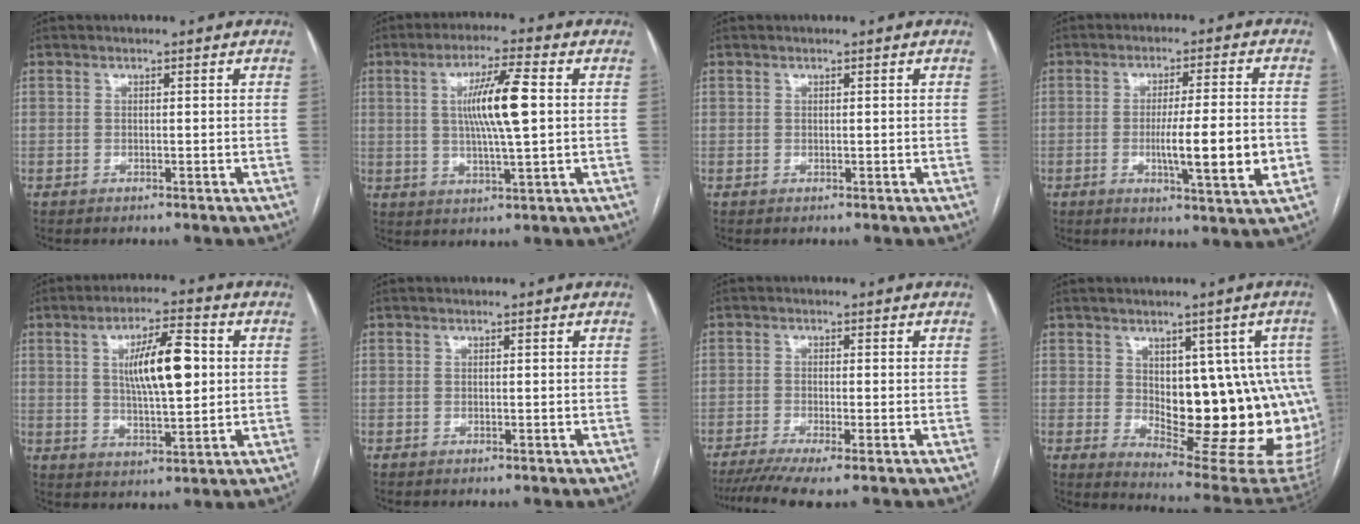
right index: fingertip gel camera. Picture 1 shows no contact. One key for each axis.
{"total": 9.5, "fx": 1.4, "fy": 0.6, "fz": 9.4, "tx": -0.172, "ty": 0.001, "tz": 0.025}
{"total": 0.0}
{"total": 10.9, "fx": -2.2, "fy": 0.3, "fz": 10.6, "tx": -0.165, "ty": -0.014, "tz": -0.037}
{"total": 10.7, "fx": 2.0, "fy": 2.6, "fz": 10.1, "tx": -0.177, "ty": 0.008, "tz": 0.035}
{"total": 0.0}
{"total": 6.2, "fx": -4.5, "fy": 0.1, "fz": 4.3, "tx": -0.072, "ty": -0.012, "tz": -0.076}
{"total": 18.0, "fx": 0.5, "fy": 8.0, "fz": 16.2, "tx": -0.144, "ty": 0.010, "tz": 0.029}